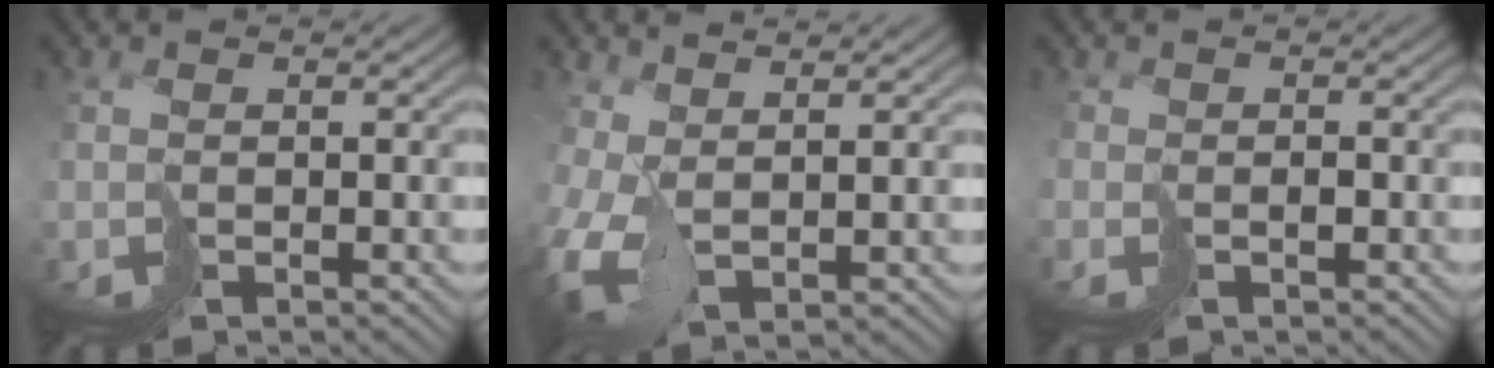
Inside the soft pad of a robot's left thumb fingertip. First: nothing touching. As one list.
[{"total": 4.1, "force": [1.7, 1.9, 3.3], "torque": [-0.092, 0.007, 0.031]}, {"total": 0.7, "force": [-0.3, 0.1, -0.6], "torque": [0.023, 0.002, -0.005]}]